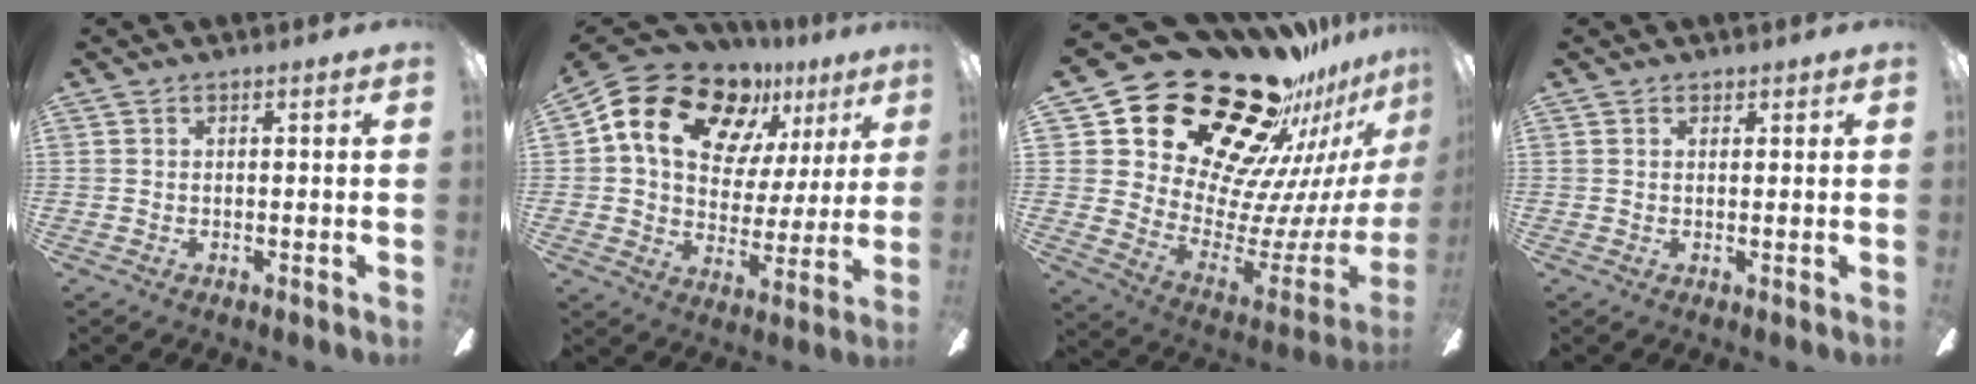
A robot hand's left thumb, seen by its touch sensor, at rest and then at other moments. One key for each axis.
{"total": 18.3, "fx": 10.2, "fy": 12.0, "fz": 9.4, "tx": -0.171, "ty": -0.042, "tz": 0.187}
{"total": 29.7, "fx": 23.2, "fy": 13.0, "fz": 13.1, "tx": -0.206, "ty": -0.191, "tz": 0.441}
{"total": 1.1, "fx": 0.9, "fy": 0.6, "fz": 0.3, "tx": 0.003, "ty": -0.004, "tz": 0.015}